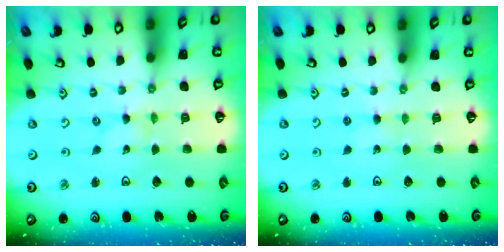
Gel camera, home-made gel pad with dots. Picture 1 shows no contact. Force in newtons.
{"total": 2.3, "press": 2.3, "slide": 0.3}